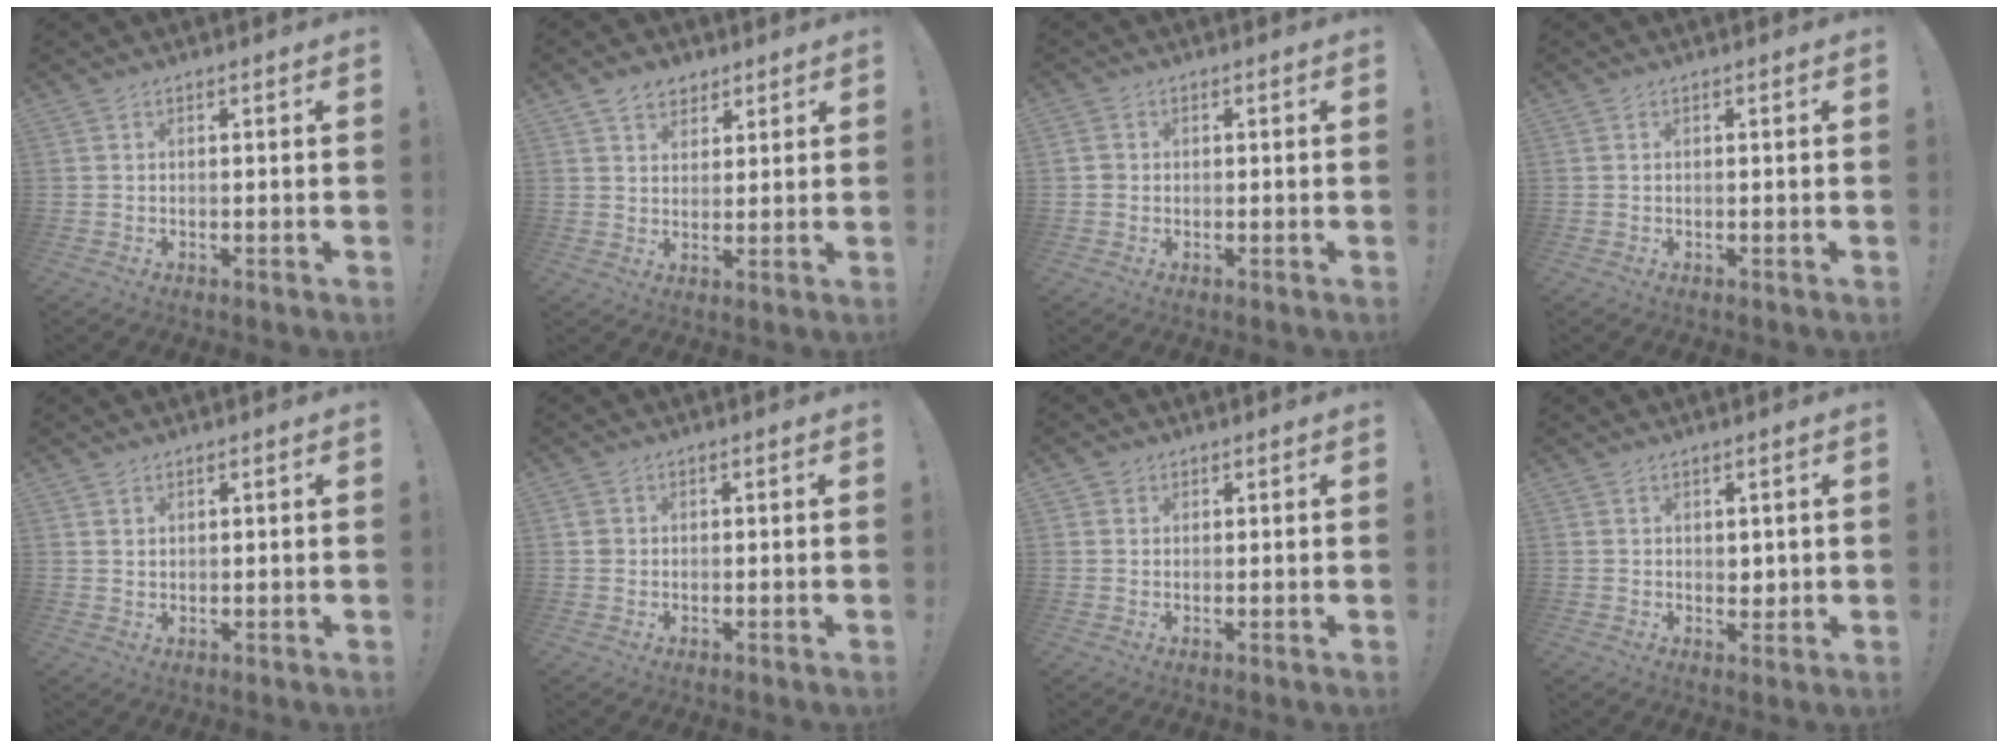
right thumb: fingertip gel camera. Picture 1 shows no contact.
{"total": 6.6, "force": [4.2, 4.8, 1.8], "torque": [-0.026, -0.018, 0.080]}
{"total": 2.1, "force": [0.1, 2.0, 0.6], "torque": [-0.006, 0.004, 0.001]}
{"total": 0.0}
{"total": 1.6, "force": [1.3, 0.8, 0.4], "torque": [0.007, -0.009, 0.021]}
{"total": 1.9, "force": [0.1, 1.8, 0.6], "torque": [-0.006, 0.003, 0.002]}
{"total": 1.9, "force": [1.0, 1.5, 0.3], "torque": [-0.004, -0.002, 0.018]}
{"total": 2.6, "force": [1.0, 2.2, 0.7], "torque": [0.014, -0.013, 0.013]}